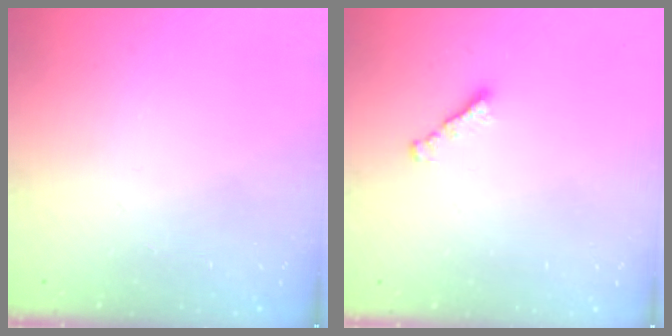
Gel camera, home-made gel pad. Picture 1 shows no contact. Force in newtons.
{"total": 1.7, "press": 1.6, "slide": 0.5}